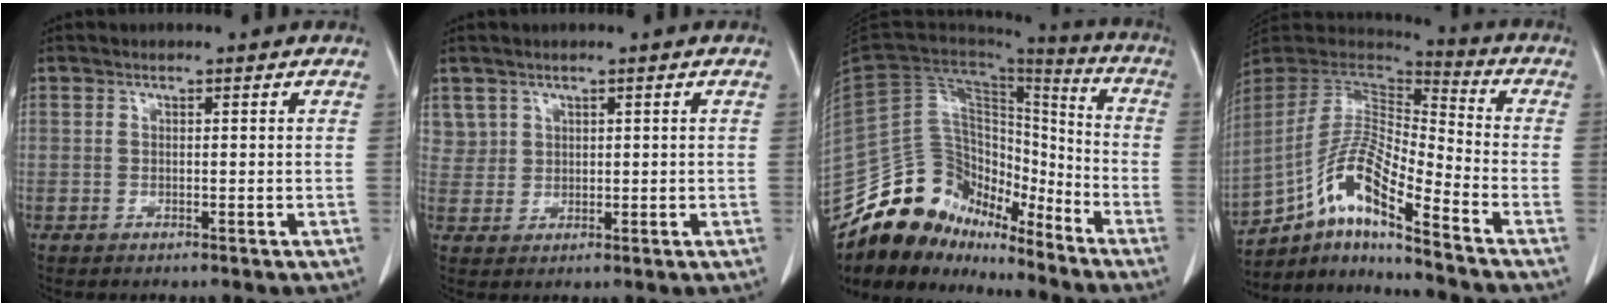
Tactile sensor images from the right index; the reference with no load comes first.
{"total": 3.2, "force": [1.8, 2.6, -0.1], "torque": [0.015, 0.005, 0.032]}
{"total": 18.3, "force": [-15.5, 7.6, 6.1], "torque": [-0.100, 0.054, -0.270]}
{"total": 14.6, "force": [-8.8, 1.9, 11.5], "torque": [-0.230, 0.009, -0.159]}